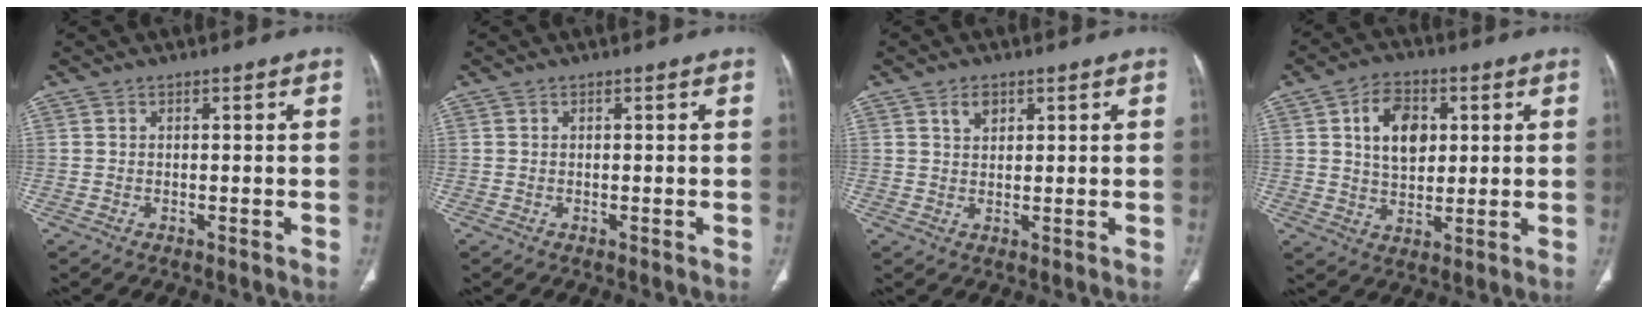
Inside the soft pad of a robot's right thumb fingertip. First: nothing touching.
{"total": 0.0}
{"total": 2.8, "force": [1.6, 1.8, 1.5], "torque": [-0.017, -0.008, 0.030]}
{"total": 9.8, "force": [2.6, 6.6, 6.8], "torque": [-0.083, -0.005, 0.045]}